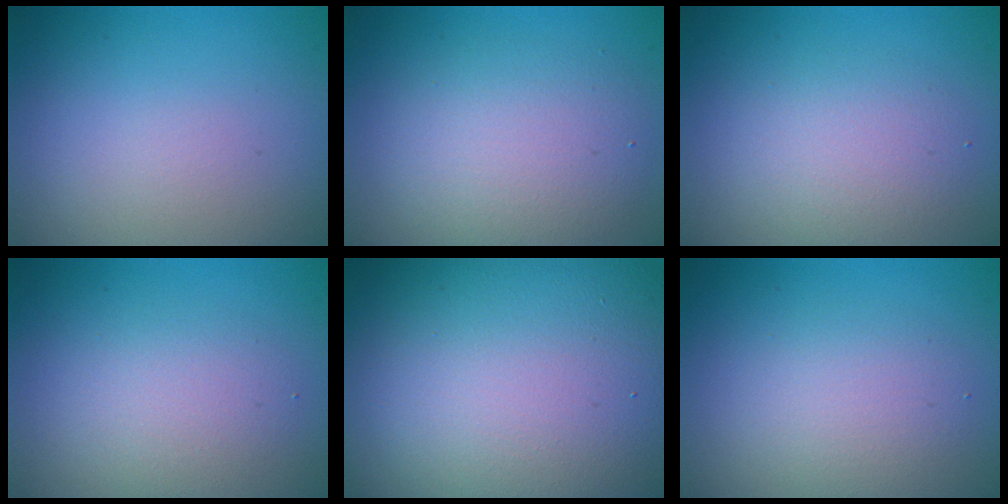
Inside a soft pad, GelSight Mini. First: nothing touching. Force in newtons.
{"total": 4.6, "press": 4.6, "slide": 0.1}
{"total": 2.9, "press": 2.9, "slide": 0.2}
{"total": 2.7, "press": 2.7, "slide": 0.1}
{"total": 22.8, "press": 22.8, "slide": 1.0}
{"total": 2.6, "press": 2.6, "slide": 0.2}